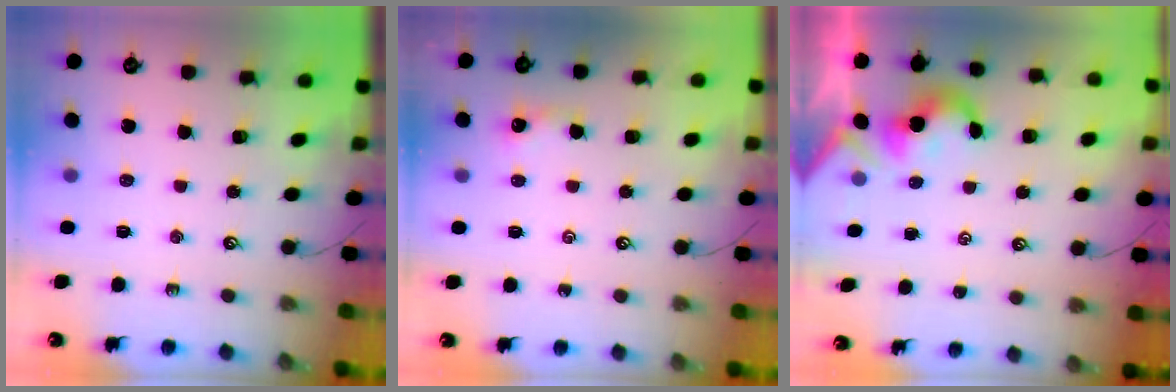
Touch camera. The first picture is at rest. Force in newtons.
{"total": 2.4, "press": 2.4, "slide": 0.4}
{"total": 1.9, "press": 1.8, "slide": 0.5}